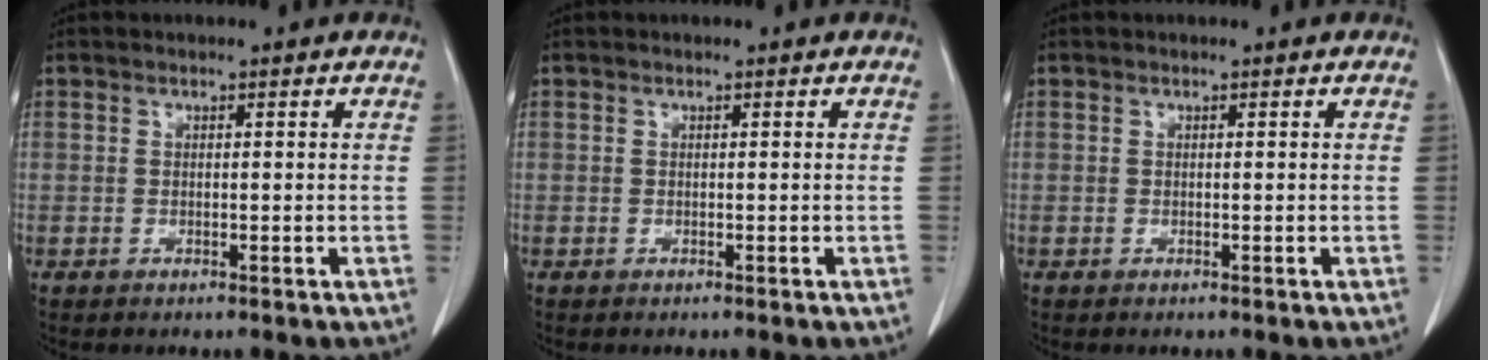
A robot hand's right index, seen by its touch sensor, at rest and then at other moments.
{"total": 0.0}
{"total": 0.0}